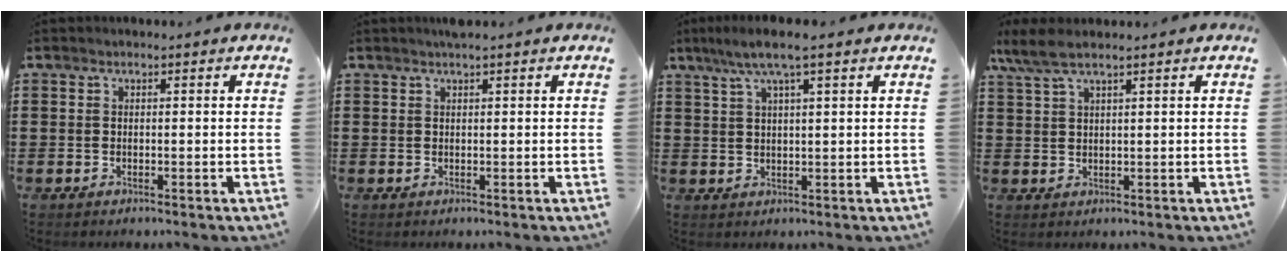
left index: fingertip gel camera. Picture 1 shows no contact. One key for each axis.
{"total": 1.0, "fx": 0.7, "fy": 0.0, "fz": 0.6, "tx": -0.012, "ty": 0.000, "tz": 0.014}
{"total": 5.3, "fx": 3.1, "fy": 0.4, "fz": 4.2, "tx": -0.088, "ty": 0.002, "tz": 0.054}
{"total": 3.8, "fx": 2.6, "fy": 0.7, "fz": 2.8, "tx": -0.068, "ty": 0.000, "tz": 0.045}